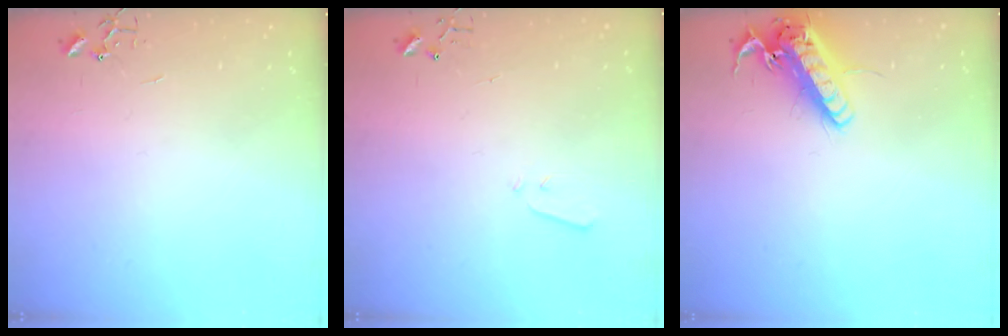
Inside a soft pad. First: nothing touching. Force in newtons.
{"total": 3.3, "press": 3.2, "slide": 0.5}
{"total": 16.4, "press": 16.1, "slide": 3.2}